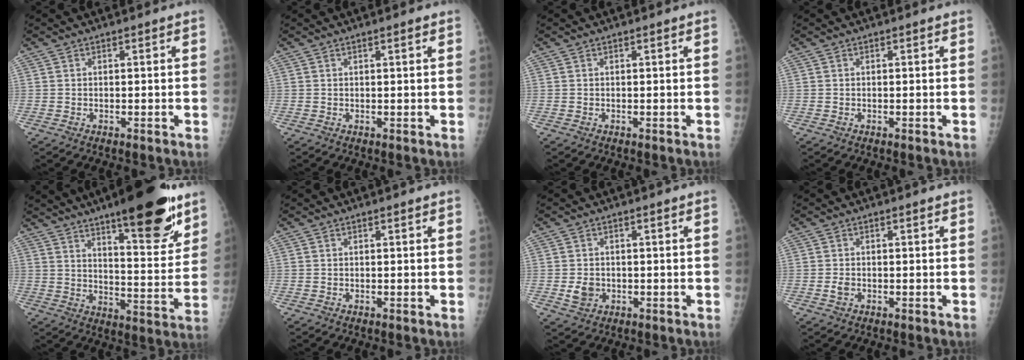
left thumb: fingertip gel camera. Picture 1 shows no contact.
{"total": 0.8, "force": [0.5, 0.0, 0.6], "torque": [-0.010, 0.000, 0.007]}
{"total": 0.0}
{"total": 0.0}
{"total": 20.2, "force": [13.1, 5.2, 14.4], "torque": [-0.173, -0.073, 0.195]}
{"total": 0.0}
{"total": 3.1, "force": [-0.5, 2.5, 1.7], "torque": [-0.024, 0.000, -0.004]}
{"total": 1.3, "force": [-0.3, 0.8, 0.9], "torque": [-0.017, -0.001, -0.004]}